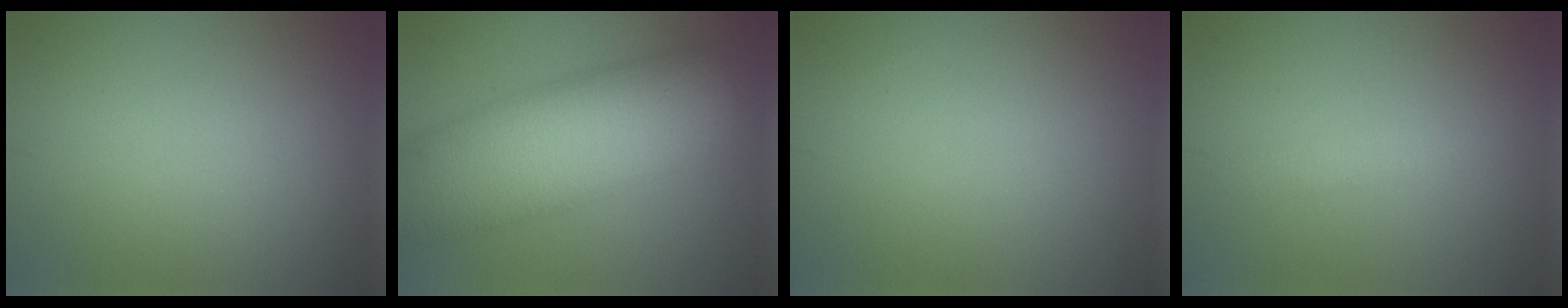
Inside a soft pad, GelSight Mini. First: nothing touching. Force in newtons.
{"total": 12.0, "press": 12.0, "slide": 0.5}
{"total": 0.0}
{"total": 1.3, "press": 1.3, "slide": 0.0}